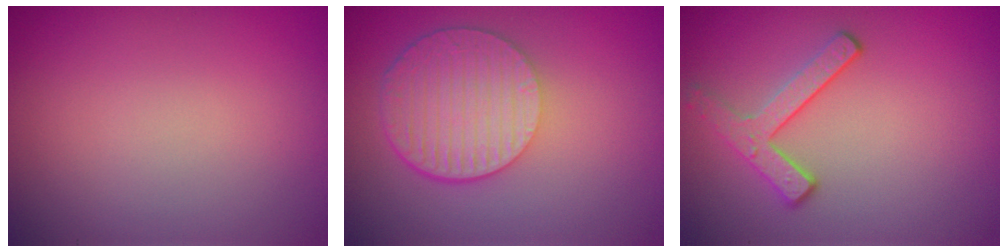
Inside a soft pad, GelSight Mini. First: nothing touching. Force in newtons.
{"total": 6.5, "press": 4.5, "slide": 4.7}
{"total": 2.7, "press": 2.3, "slide": 1.3}